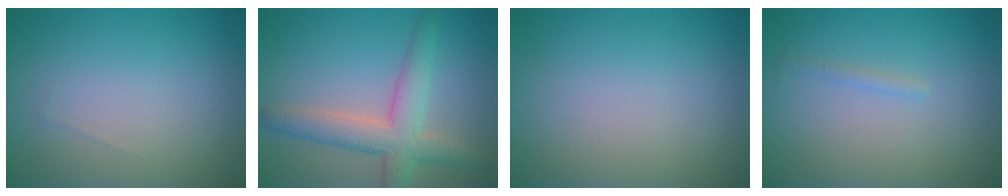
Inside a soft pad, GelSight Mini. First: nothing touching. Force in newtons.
{"total": 4.9, "press": 4.9, "slide": 0.3}
{"total": 0.0}
{"total": 0.6, "press": 0.6, "slide": 0.0}